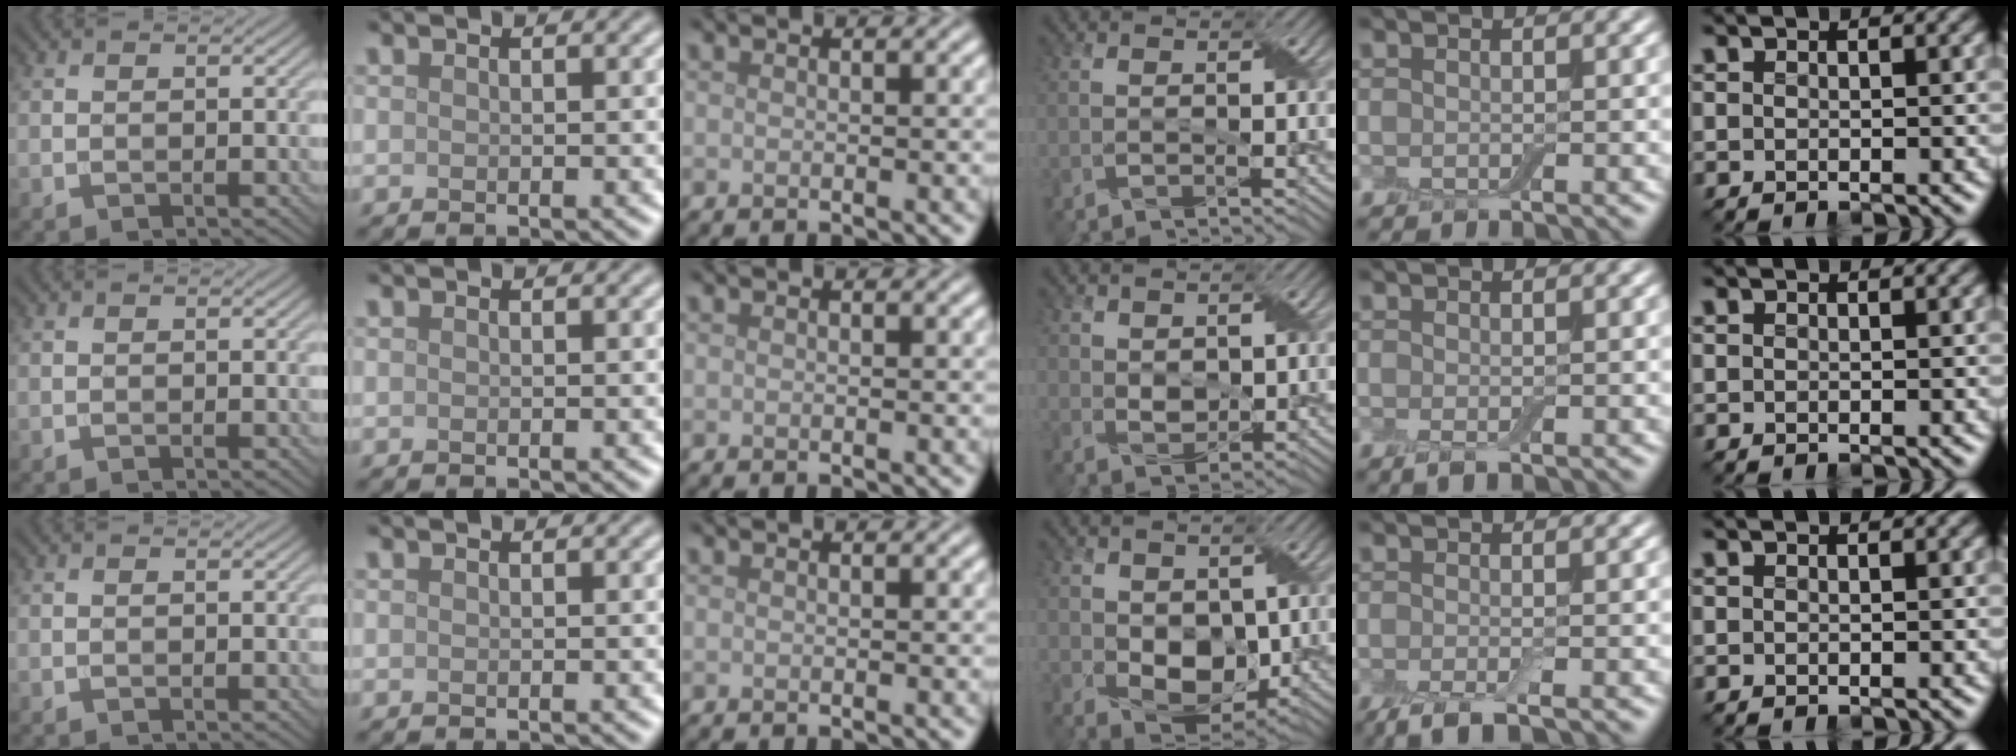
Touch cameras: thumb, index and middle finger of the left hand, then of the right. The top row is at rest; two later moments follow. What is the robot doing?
{"motion": "peel", "object": "small bumper sticker"}